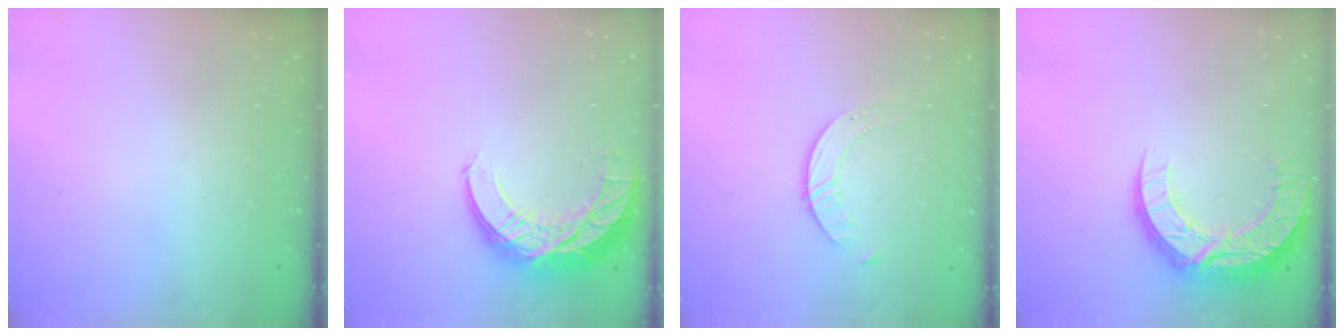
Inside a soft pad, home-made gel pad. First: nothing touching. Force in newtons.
{"total": 11.6, "press": 11.6, "slide": 0.9}
{"total": 2.8, "press": 2.8, "slide": 0.3}
{"total": 12.9, "press": 12.9, "slide": 1.1}